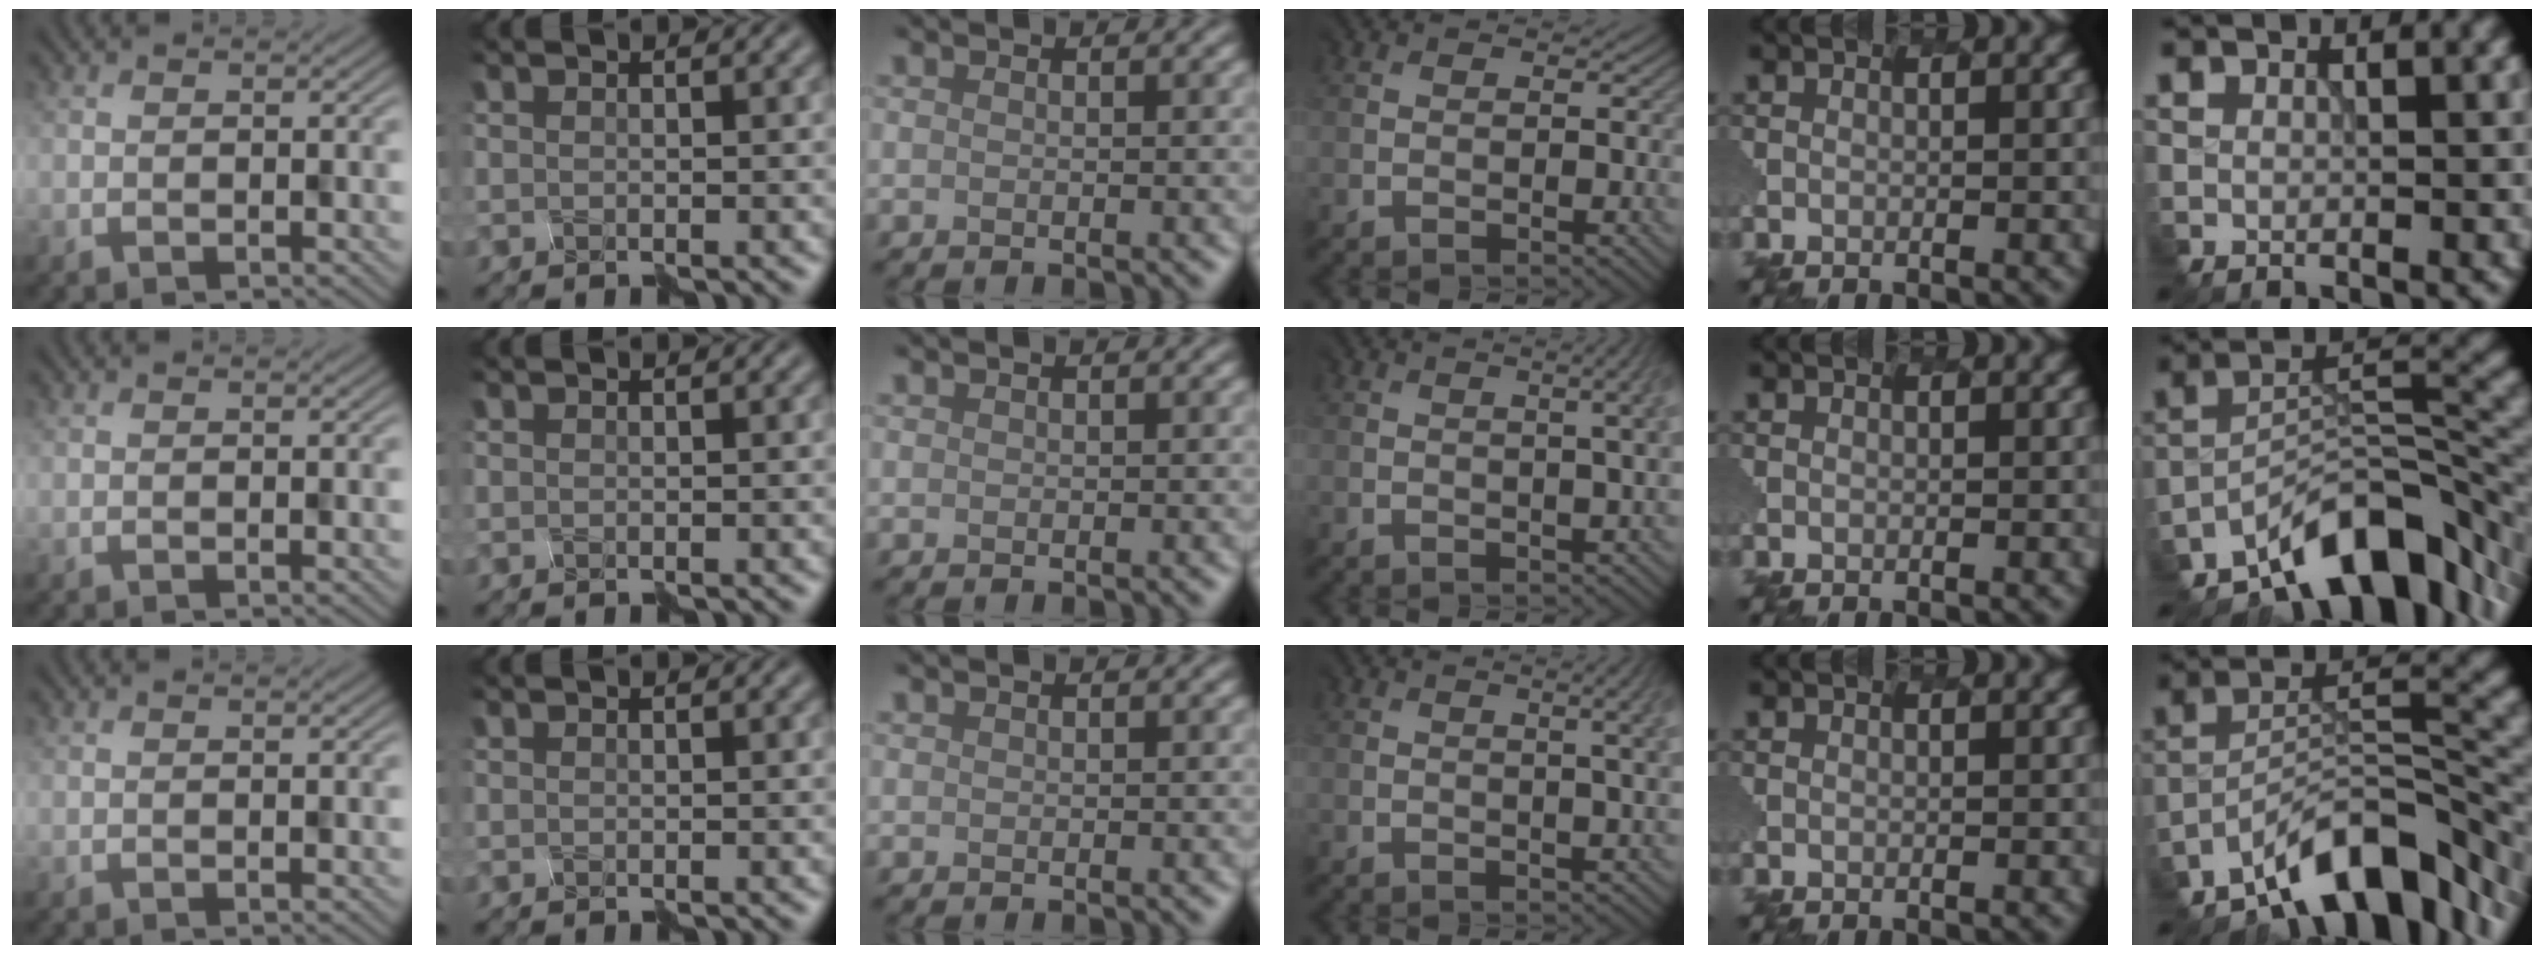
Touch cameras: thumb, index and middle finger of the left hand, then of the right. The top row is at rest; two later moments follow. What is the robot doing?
{"motion": "disassemble", "object": "spray bottle"}